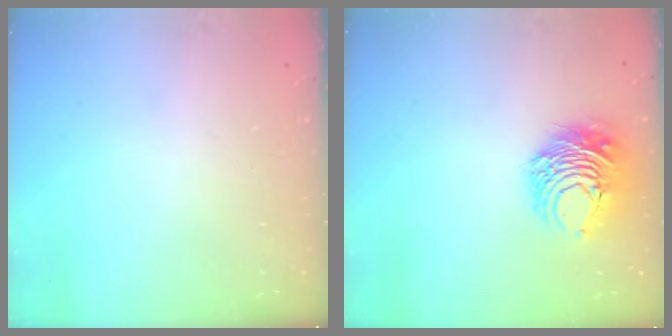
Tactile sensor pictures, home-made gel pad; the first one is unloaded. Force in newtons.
{"total": 10.5, "press": 10.4, "slide": 0.6}